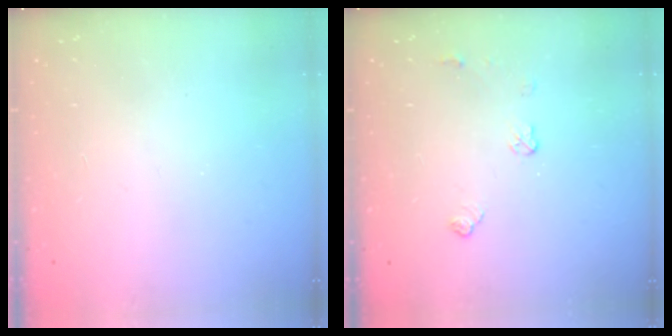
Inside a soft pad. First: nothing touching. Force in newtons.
{"total": 4.6, "press": 4.6, "slide": 0.7}